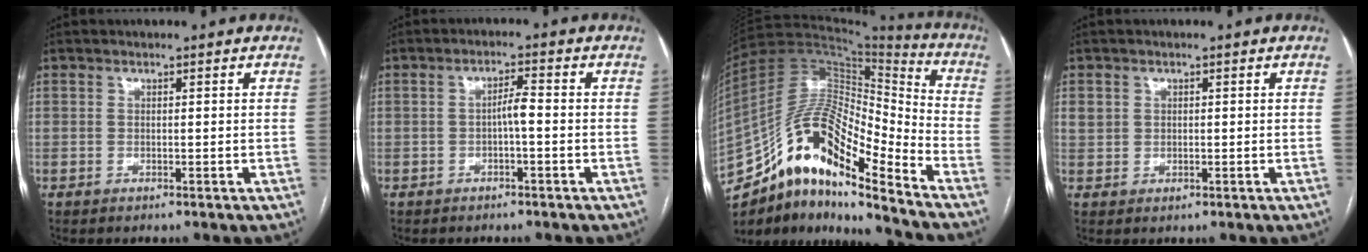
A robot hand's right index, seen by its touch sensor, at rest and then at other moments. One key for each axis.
{"total": 2.7, "fx": -0.6, "fy": 0.4, "fz": 2.6, "tx": -0.042, "ty": 0.005, "tz": -0.011}
{"total": 20.4, "fx": -13.2, "fy": 4.8, "fz": 14.9, "tx": -0.292, "ty": 0.030, "tz": -0.231}
{"total": 2.1, "fx": 0.6, "fy": 1.9, "fz": 0.7, "tx": -0.015, "ty": 0.006, "tz": 0.016}